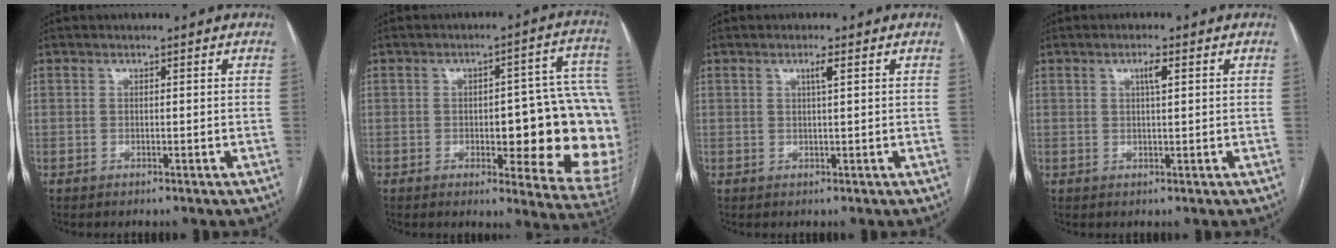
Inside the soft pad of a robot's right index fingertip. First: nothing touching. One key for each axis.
{"total": 20.7, "fx": -2.3, "fy": 5.4, "fz": 19.9, "tx": -0.154, "ty": 0.031, "tz": -0.009}
{"total": 1.5, "fx": 0.6, "fy": -0.1, "fz": 1.4, "tx": -0.025, "ty": 0.000, "tz": 0.011}
{"total": 2.1, "fx": 0.8, "fy": 0.3, "fz": 1.9, "tx": -0.034, "ty": 0.002, "tz": 0.013}